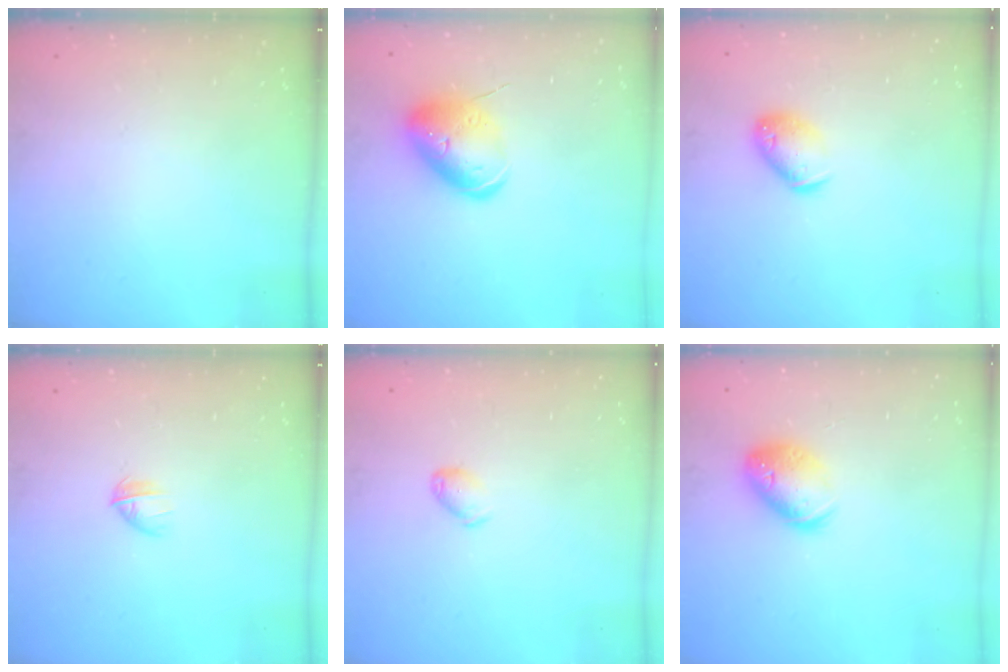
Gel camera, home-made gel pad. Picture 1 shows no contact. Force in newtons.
{"total": 12.9, "press": 12.7, "slide": 2.4}
{"total": 9.6, "press": 9.5, "slide": 1.7}
{"total": 3.1, "press": 3.0, "slide": 0.9}
{"total": 5.1, "press": 5.0, "slide": 0.8}
{"total": 12.7, "press": 12.6, "slide": 1.9}